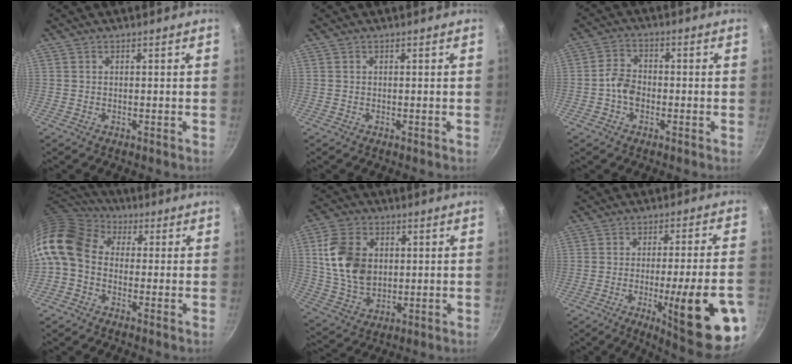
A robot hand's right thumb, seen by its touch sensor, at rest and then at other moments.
{"total": 0.0}
{"total": 4.6, "force": [-1.4, 3.4, 2.8], "torque": [-0.039, 0.022, -0.033]}
{"total": 14.2, "force": [0.4, 10.8, 9.2], "torque": [-0.190, 0.034, -0.015]}
{"total": 13.3, "force": [2.3, 9.5, 8.9], "torque": [-0.150, -0.009, 0.049]}
{"total": 21.1, "force": [-7.1, 3.7, 19.5], "torque": [-0.249, 0.016, -0.091]}